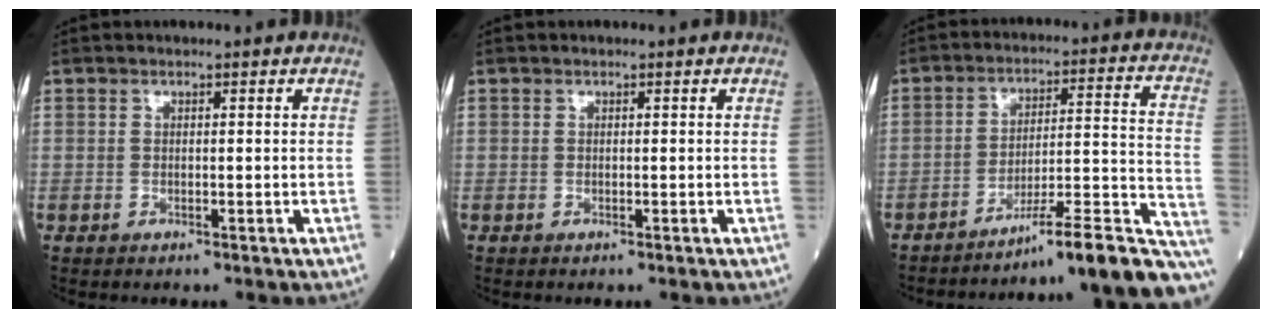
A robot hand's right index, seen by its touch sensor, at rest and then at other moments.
{"total": 0.0}
{"total": 19.2, "force": [-16.8, -0.3, 9.3], "torque": [-0.070, 0.027, -0.239]}